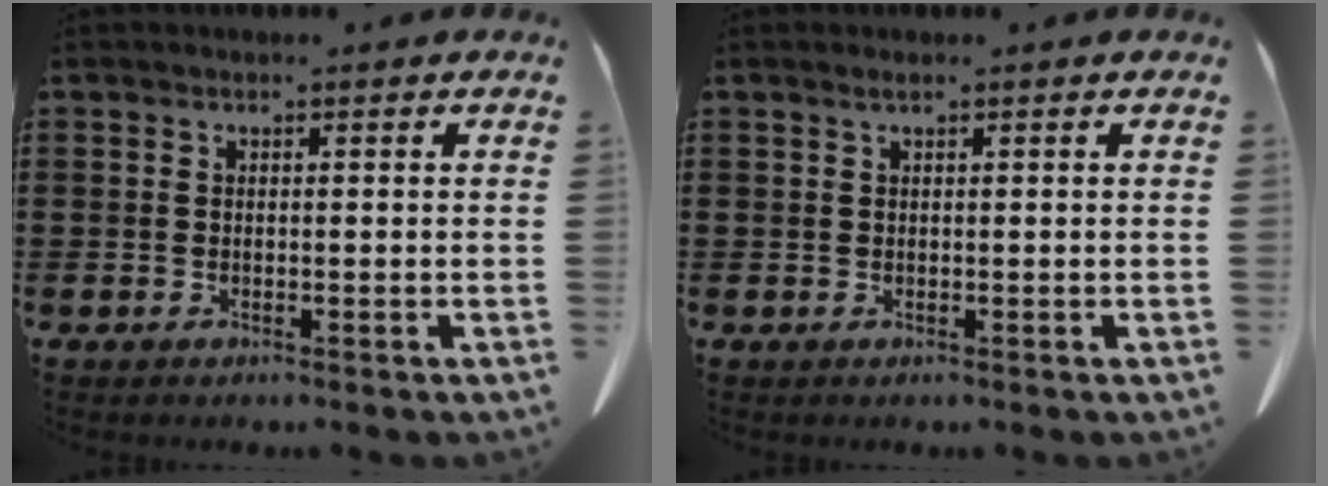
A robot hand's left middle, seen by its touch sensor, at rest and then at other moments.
{"total": 0.7, "force": [0.4, 0.0, 0.6], "torque": [-0.011, 0.000, 0.007]}